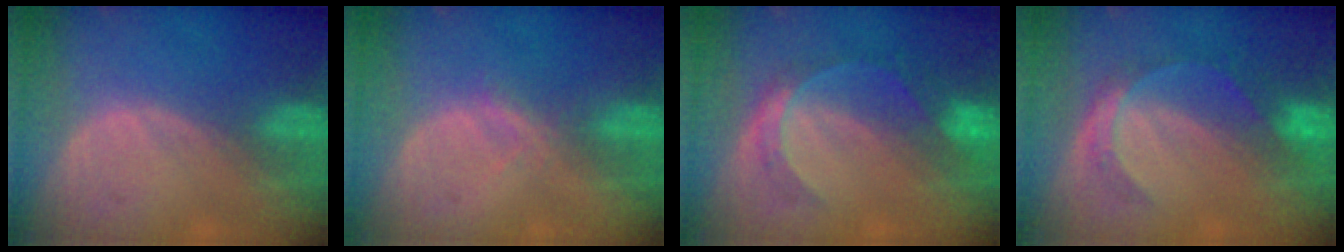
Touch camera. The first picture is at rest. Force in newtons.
{"total": 1.8, "press": 1.6, "slide": 0.7}
{"total": 5.8, "press": 5.1, "slide": 2.7}
{"total": 5.3, "press": 5.0, "slide": 1.8}